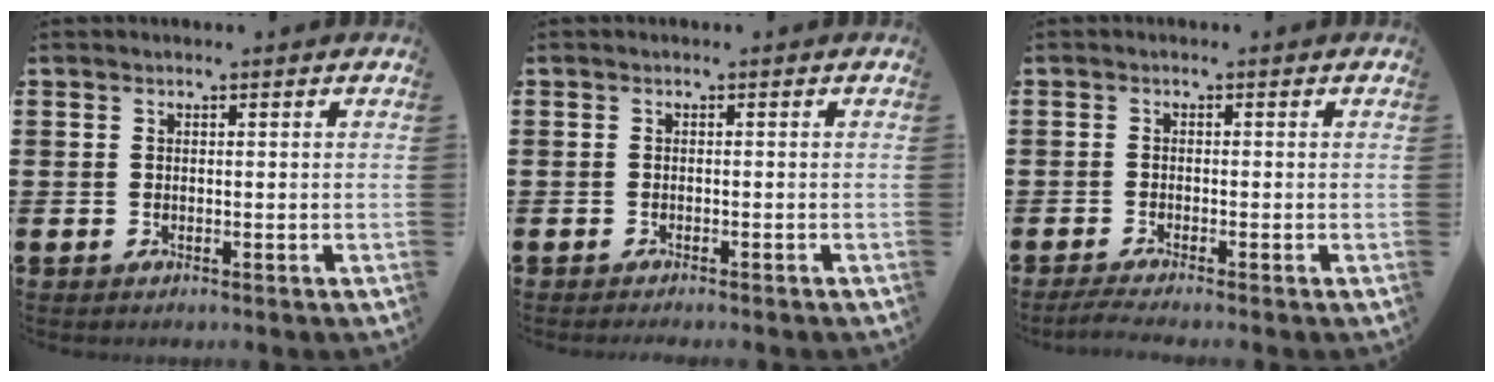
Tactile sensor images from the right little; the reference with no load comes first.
{"total": 0.5, "force": [-0.5, -0.1, 0.1], "torque": [-0.001, -0.002, -0.011]}
{"total": 1.3, "force": [-1.0, 0.0, 0.9], "torque": [-0.014, 0.000, -0.019]}